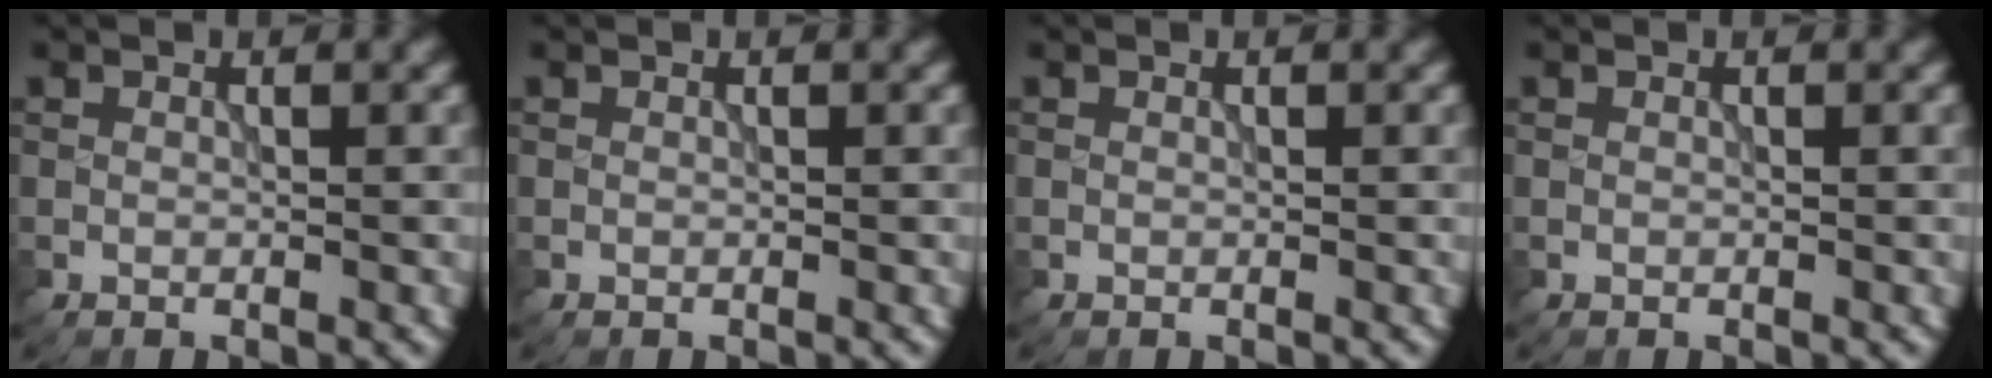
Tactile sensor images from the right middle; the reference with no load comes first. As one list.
[{"total": 0.0}, {"total": 0.0}, {"total": 0.0}]